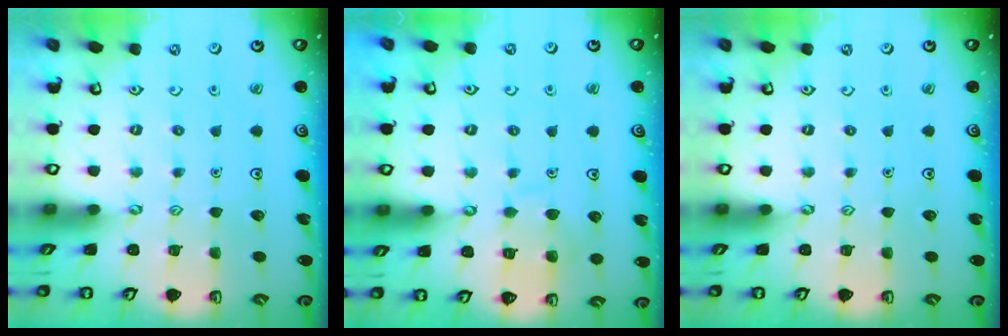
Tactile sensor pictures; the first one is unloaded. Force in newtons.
{"total": 7.7, "press": 7.6, "slide": 0.7}
{"total": 0.0}